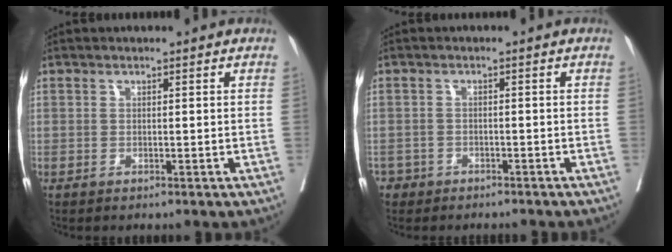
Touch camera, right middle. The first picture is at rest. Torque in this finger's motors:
{"motor_torque": [0.03, -0.05, -0.01, -0.02]}